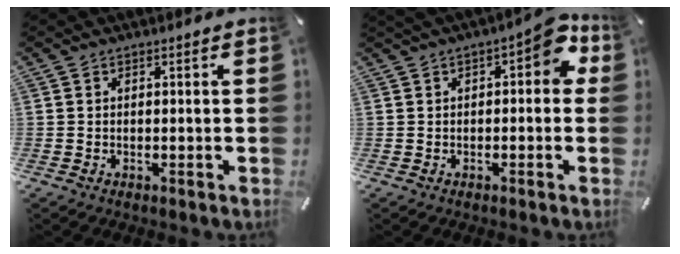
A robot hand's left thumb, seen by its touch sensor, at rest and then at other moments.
{"total": 6.8, "force": [1.5, 3.7, 5.6], "torque": [-0.073, -0.002, 0.021]}